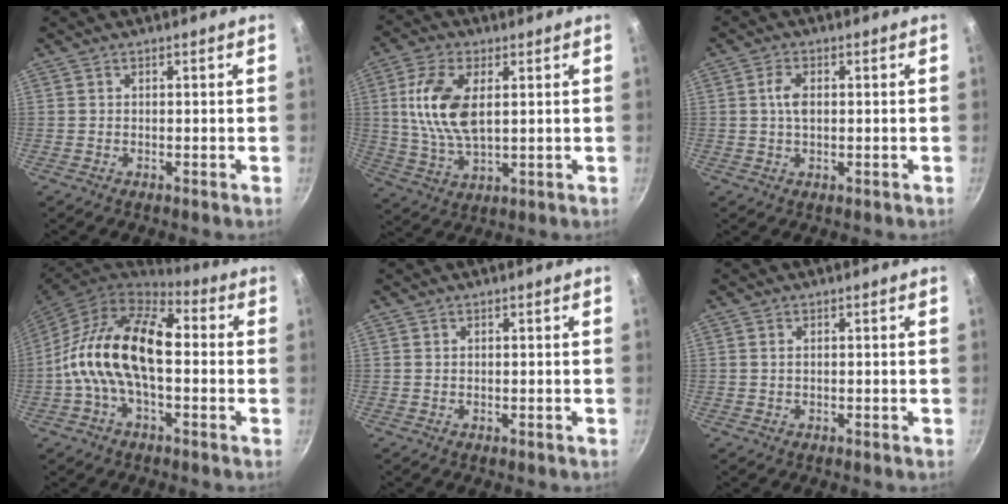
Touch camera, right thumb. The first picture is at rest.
{"total": 12.2, "force": [2.5, 6.2, 10.2], "torque": [-0.200, -0.006, 0.050]}
{"total": 3.6, "force": [0.4, 2.0, 3.0], "torque": [-0.059, 0.006, 0.004]}
{"total": 18.0, "force": [-0.4, 10.0, 14.9], "torque": [-0.254, 0.038, -0.030]}
{"total": 0.0}
{"total": 0.7, "force": [0.2, 0.3, 0.5], "torque": [-0.010, 0.001, 0.003]}